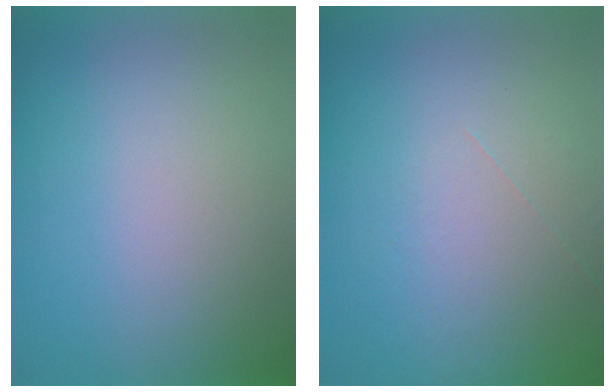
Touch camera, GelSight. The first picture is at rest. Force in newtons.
{"total": 1.1}